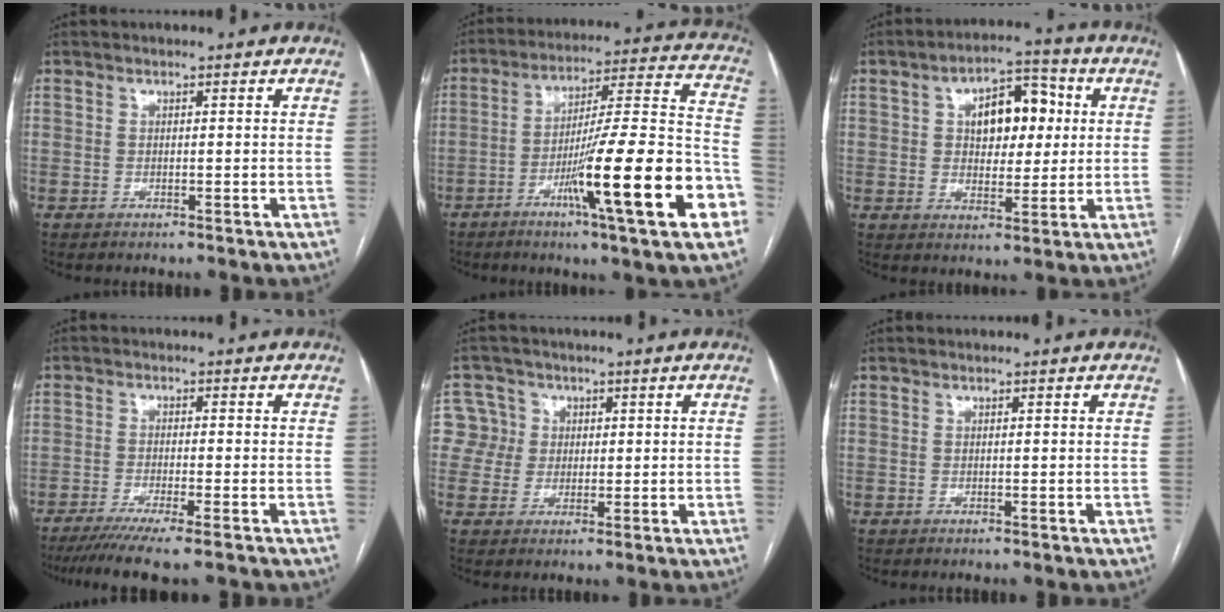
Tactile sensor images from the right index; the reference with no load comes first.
{"total": 22.4, "force": [-8.7, 0.6, 20.6], "torque": [-0.278, -0.009, -0.138]}
{"total": 9.6, "force": [2.2, 5.3, 7.7], "torque": [-0.115, 0.027, 0.035]}
{"total": 9.3, "force": [-7.4, -0.3, 5.6], "torque": [-0.079, -0.022, -0.116]}
{"total": 5.4, "force": [1.1, 5.3, -0.1], "torque": [0.015, 0.019, 0.023]}
{"total": 0.0}